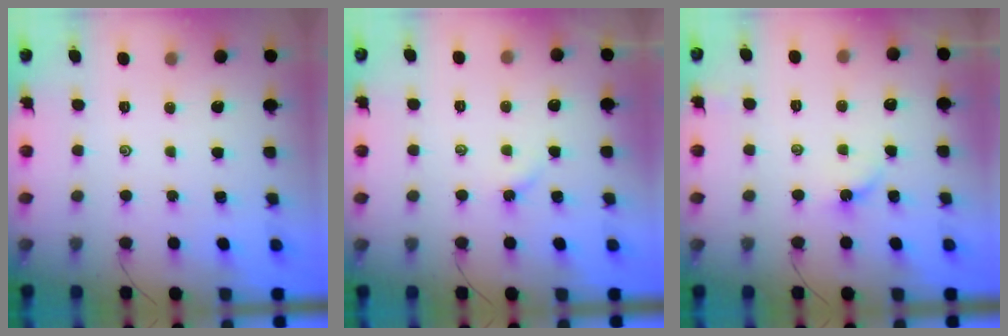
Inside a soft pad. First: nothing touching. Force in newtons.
{"total": 2.3, "press": 2.3, "slide": 0.5}
{"total": 3.1, "press": 3.1, "slide": 0.4}